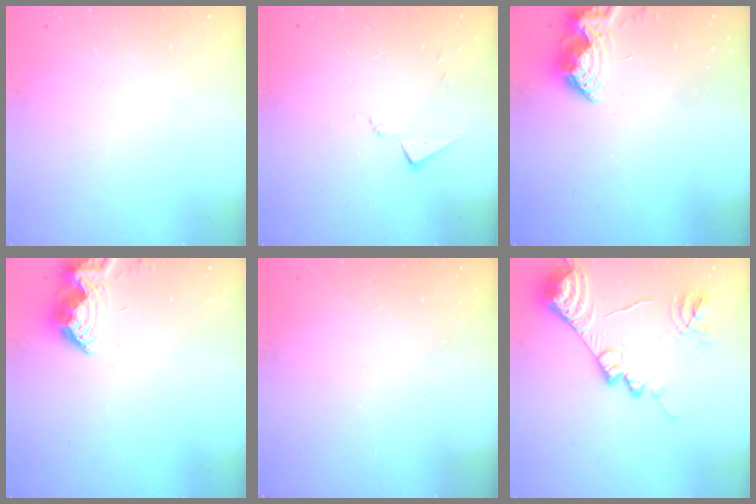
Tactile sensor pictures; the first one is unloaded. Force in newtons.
{"total": 5.7, "press": 5.7, "slide": 0.7}
{"total": 8.1, "press": 8.1, "slide": 0.6}
{"total": 8.1, "press": 8.1, "slide": 0.6}
{"total": 1.0, "press": 0.9, "slide": 0.4}
{"total": 17.2, "press": 17.1, "slide": 1.6}